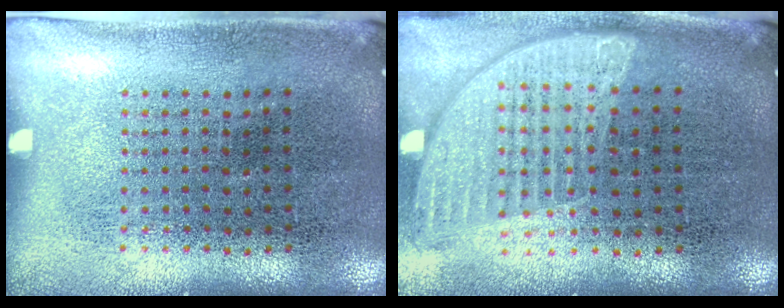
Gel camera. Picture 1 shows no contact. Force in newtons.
{"total": 1.0, "press": 1.0, "slide": 0.1}